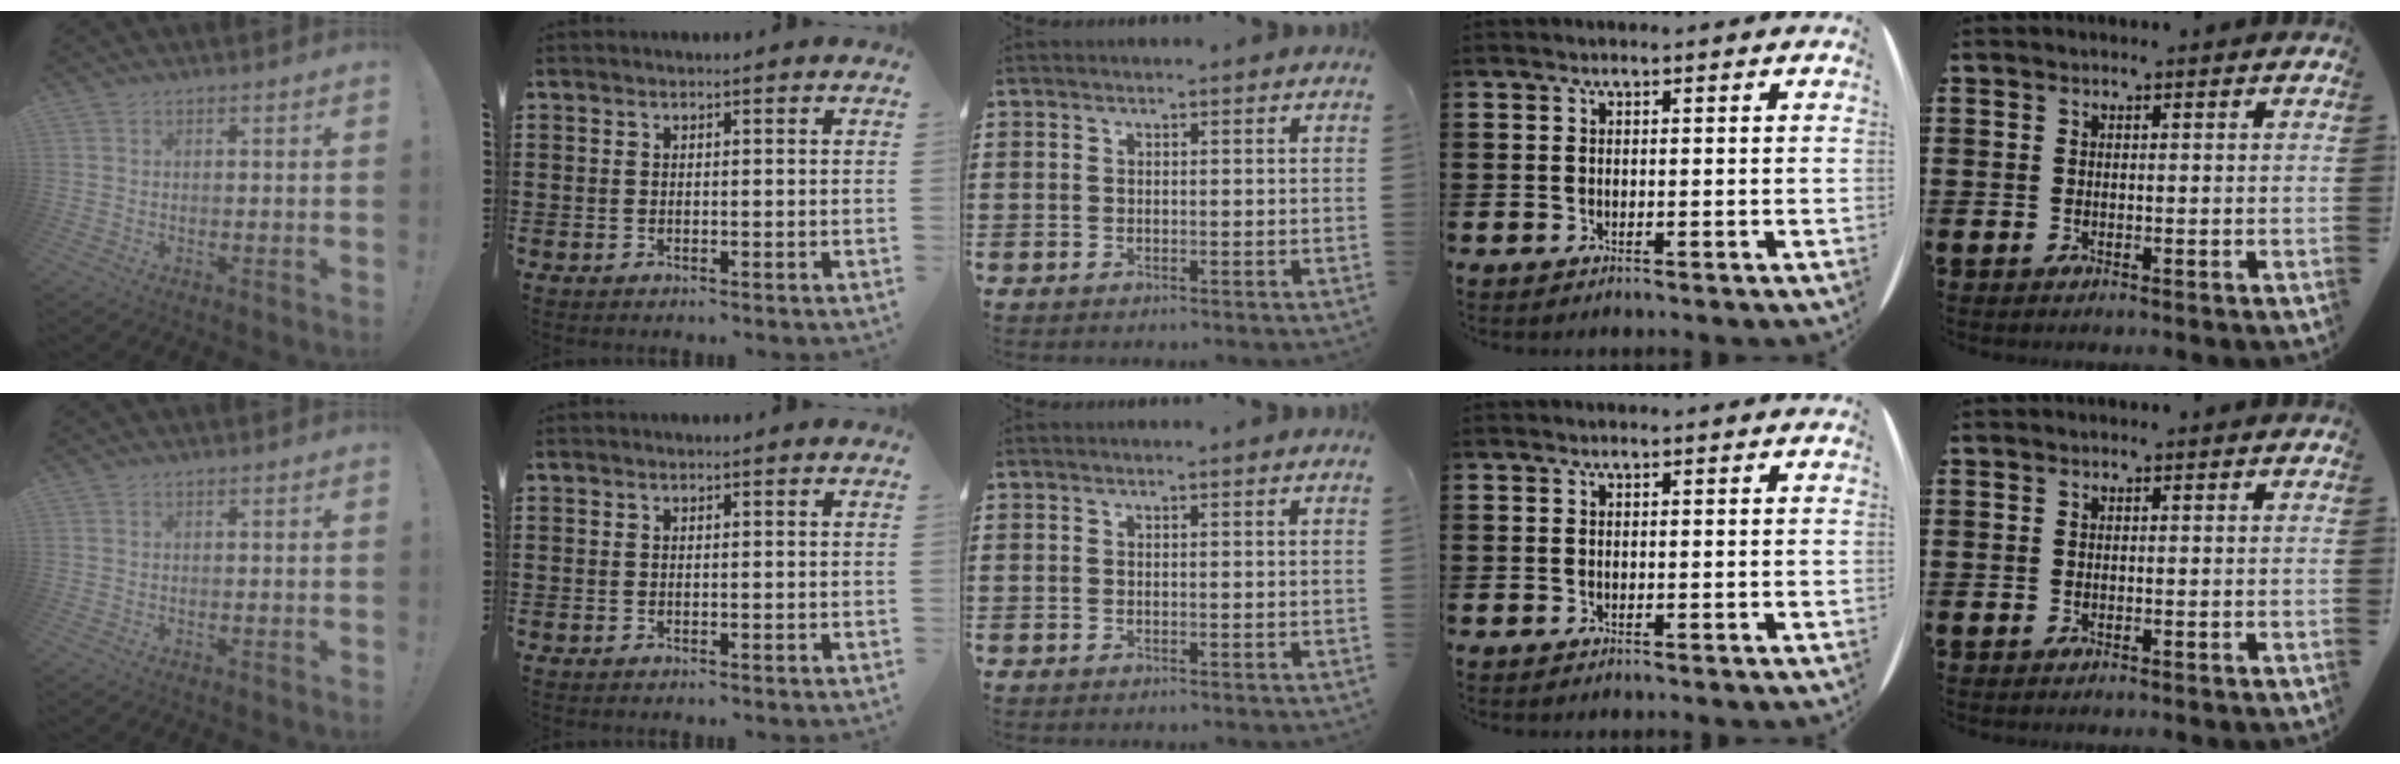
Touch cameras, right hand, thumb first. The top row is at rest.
{}